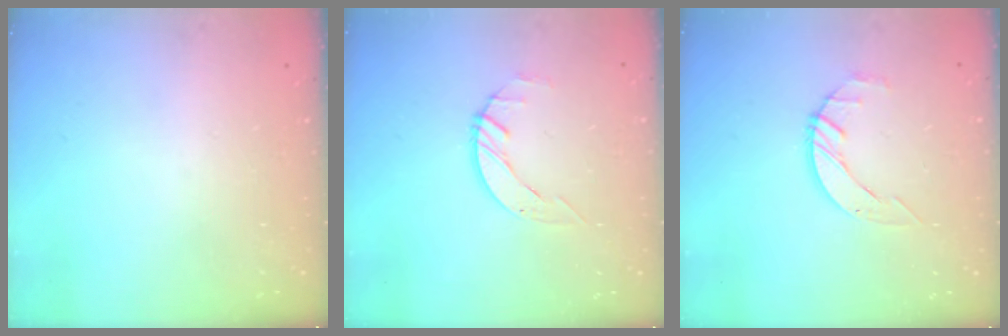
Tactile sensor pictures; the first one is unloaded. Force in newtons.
{"total": 2.9, "press": 2.8, "slide": 0.3}
{"total": 2.7, "press": 2.7, "slide": 0.3}